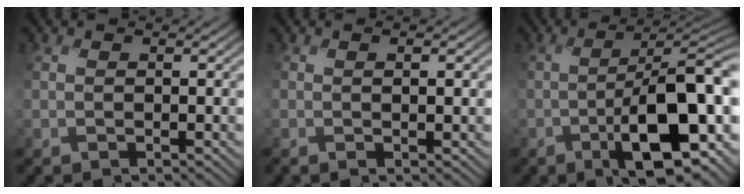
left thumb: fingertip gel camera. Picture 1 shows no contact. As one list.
[{"total": 0.8, "force": [0.2, 0.0, 0.7], "torque": [-0.003, -0.001, 0.001]}, {"total": 13.6, "force": [-3.6, 5.7, 11.8], "torque": [-0.186, -0.029, -0.059]}]